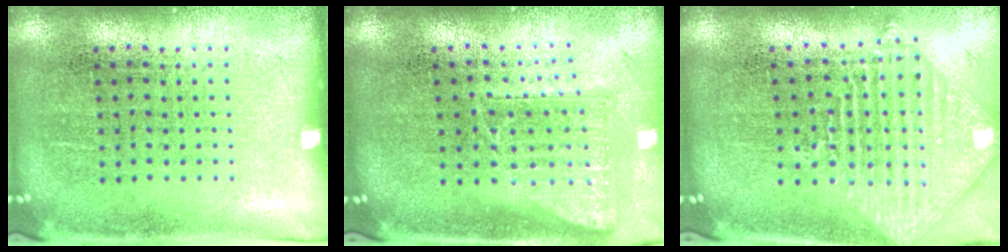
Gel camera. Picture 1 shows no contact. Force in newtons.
{"total": 1.7, "press": 1.4, "slide": 1.0}
{"total": 2.0, "press": 1.6, "slide": 1.2}